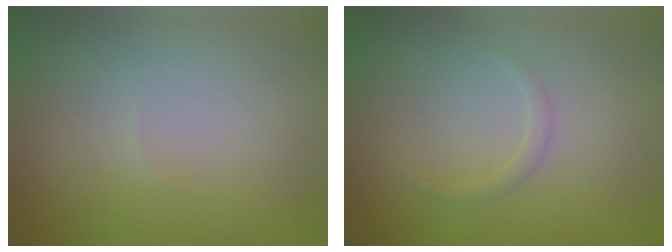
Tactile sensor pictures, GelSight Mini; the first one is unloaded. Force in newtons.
{"total": 0.8, "press": 0.8, "slide": 0.1}